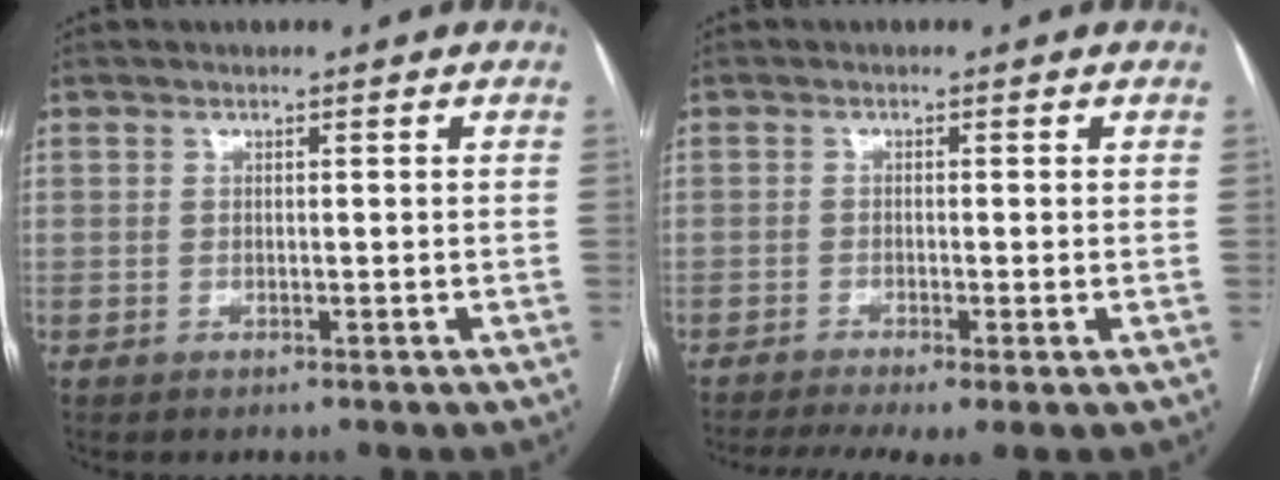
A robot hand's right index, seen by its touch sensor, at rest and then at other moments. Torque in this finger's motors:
{"motor_torque": [1.41, -0.72, 0.38, 0.07]}